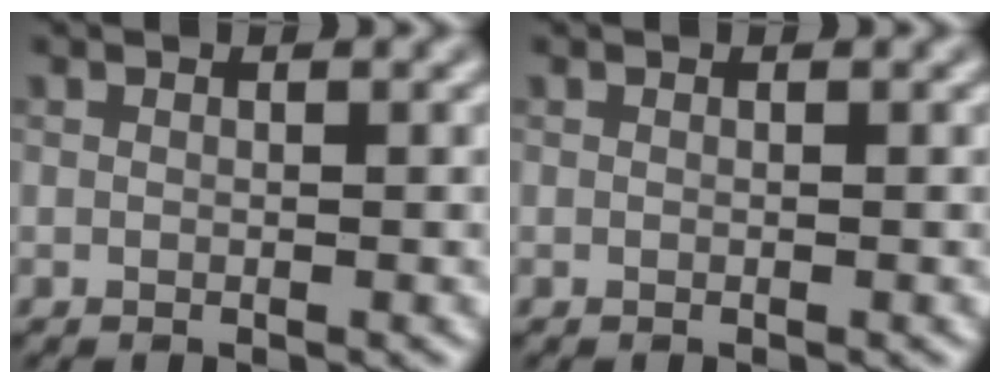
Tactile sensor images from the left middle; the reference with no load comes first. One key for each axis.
{"total": 0.0}